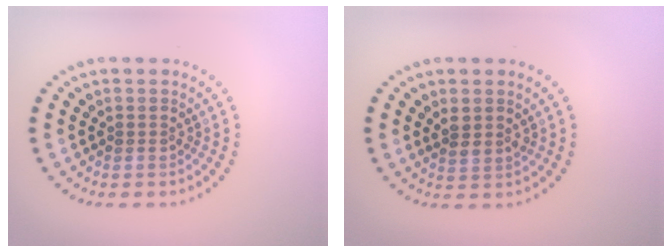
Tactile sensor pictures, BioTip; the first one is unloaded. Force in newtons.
{"total": 1.2, "press": 1.0, "slide": 0.7}